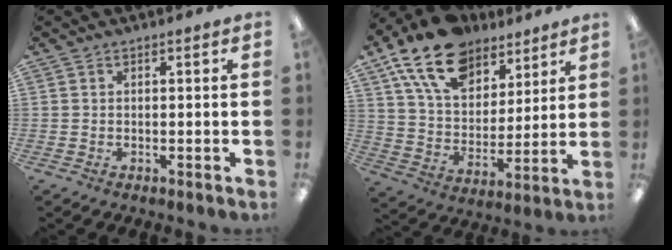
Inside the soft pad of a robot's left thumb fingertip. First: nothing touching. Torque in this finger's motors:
{"motor_torque": [0.74, 0.23, 1.68, -1.09, 0.45]}